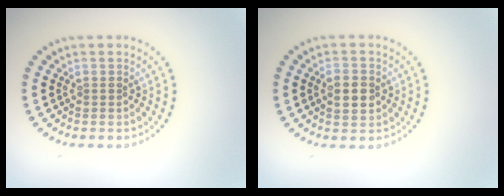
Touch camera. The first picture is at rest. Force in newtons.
{"total": 2.4, "press": 2.4, "slide": 0.1}